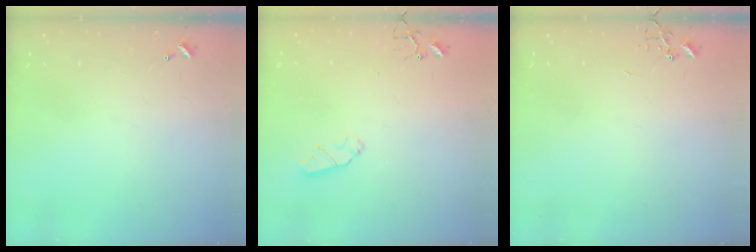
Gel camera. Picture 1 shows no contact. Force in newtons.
{"total": 5.4, "press": 5.4, "slide": 0.4}
{"total": 0.0}